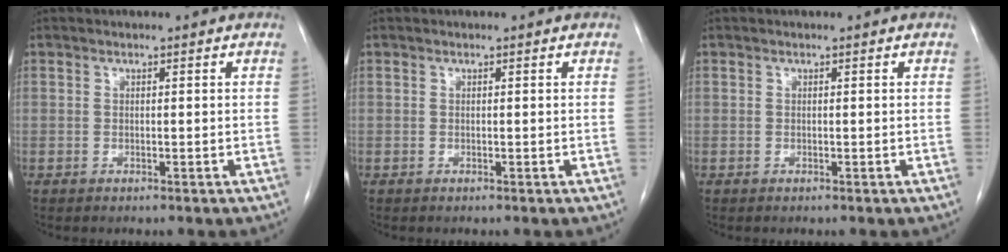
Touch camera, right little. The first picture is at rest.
{"total": 0.0}
{"total": 0.0}